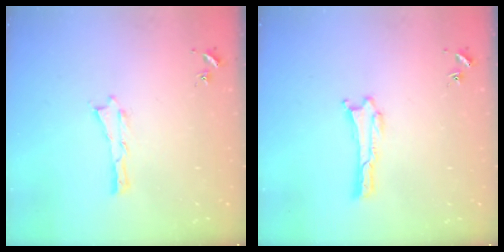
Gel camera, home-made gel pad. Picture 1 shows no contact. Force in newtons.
{"total": 0.0}